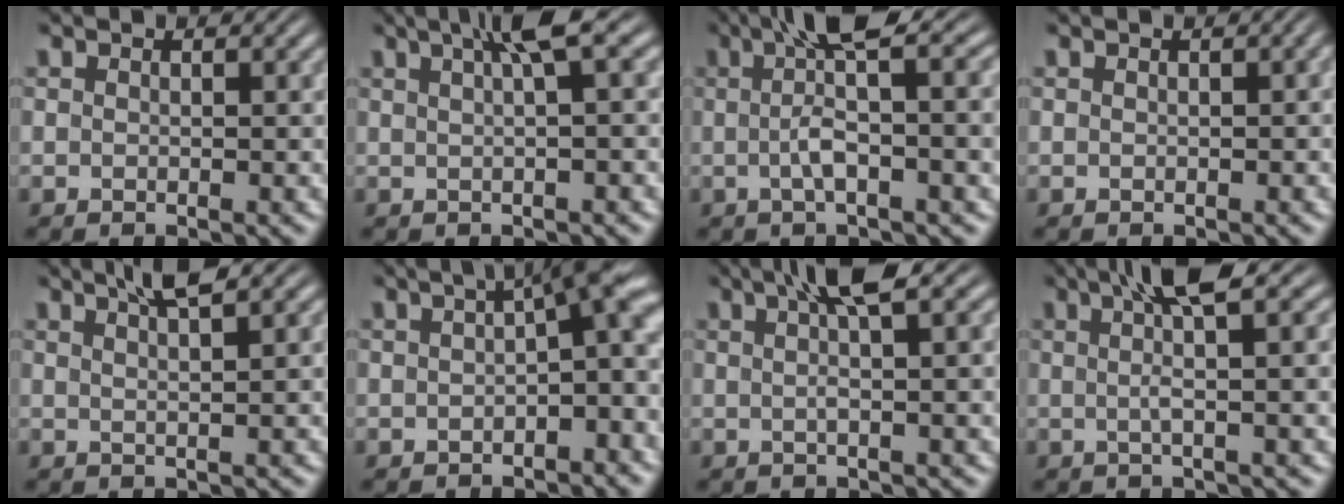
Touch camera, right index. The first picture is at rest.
{"total": 5.1, "force": [2.6, 1.3, 4.2], "torque": [-0.054, 0.024, 0.032]}
{"total": 5.1, "force": [1.3, 0.5, 4.9], "torque": [-0.081, 0.009, 0.015]}
{"total": 0.6, "force": [-0.1, 0.2, 0.6], "torque": [-0.003, 0.003, -0.002]}
{"total": 3.7, "force": [2.7, 0.3, 2.5], "torque": [-0.039, 0.008, 0.043]}
{"total": 5.9, "force": [0.8, 2.1, 5.4], "torque": [-0.065, 0.010, 0.011]}
{"total": 4.9, "force": [2.3, 0.7, 4.2], "torque": [-0.069, 0.014, 0.029]}
{"total": 5.4, "force": [2.5, 0.6, 4.7], "torque": [-0.081, 0.012, 0.034]}